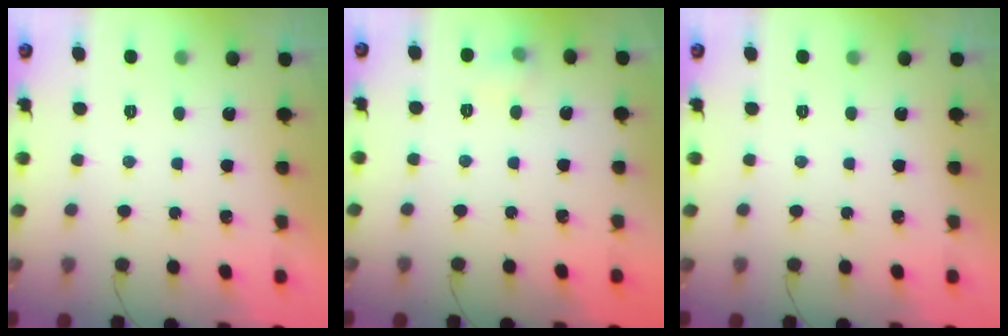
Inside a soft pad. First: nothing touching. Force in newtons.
{"total": 4.8, "press": 4.5, "slide": 1.7}
{"total": 0.0}